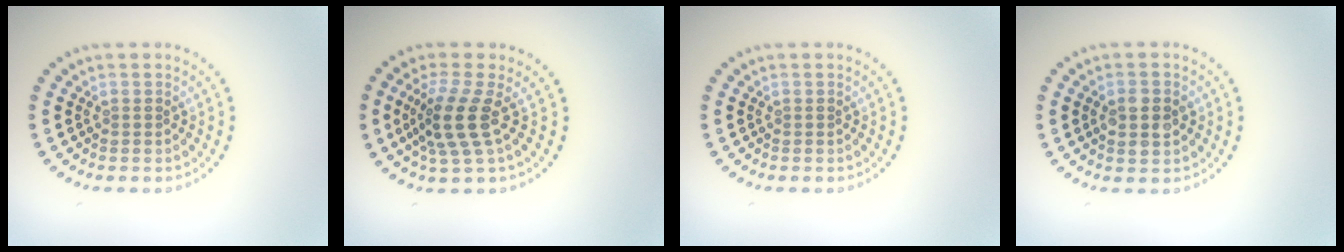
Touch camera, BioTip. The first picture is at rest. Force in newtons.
{"total": 3.9, "press": 3.1, "slide": 2.5}
{"total": 0.0}
{"total": 2.7, "press": 2.7, "slide": 0.2}